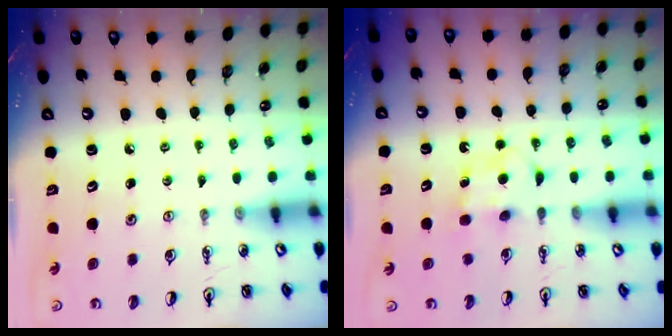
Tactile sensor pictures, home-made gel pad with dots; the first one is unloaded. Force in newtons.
{"total": 5.3, "press": 5.3, "slide": 0.7}